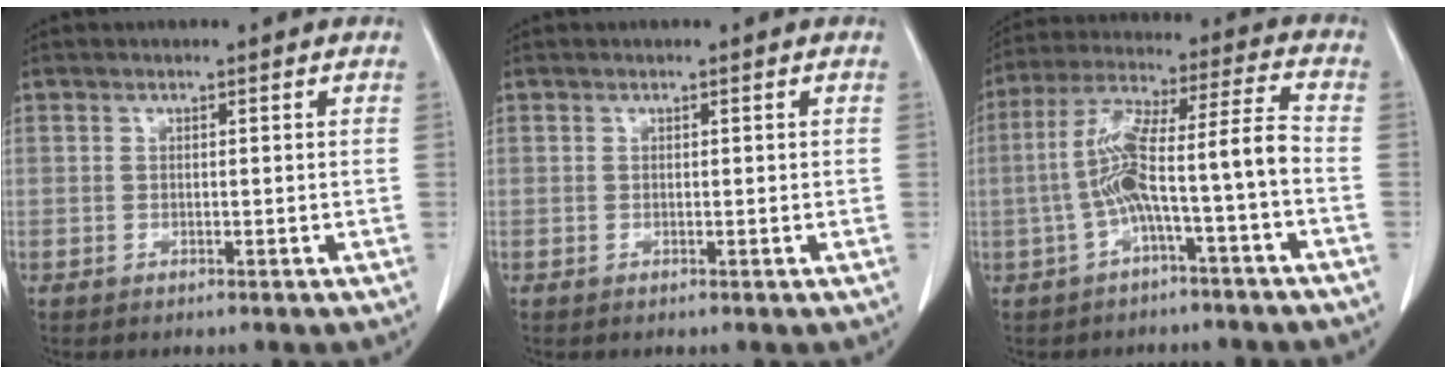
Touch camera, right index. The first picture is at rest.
{"total": 0.0}
{"total": 10.6, "force": [-3.0, 0.1, 10.2], "torque": [-0.196, 0.036, -0.052]}